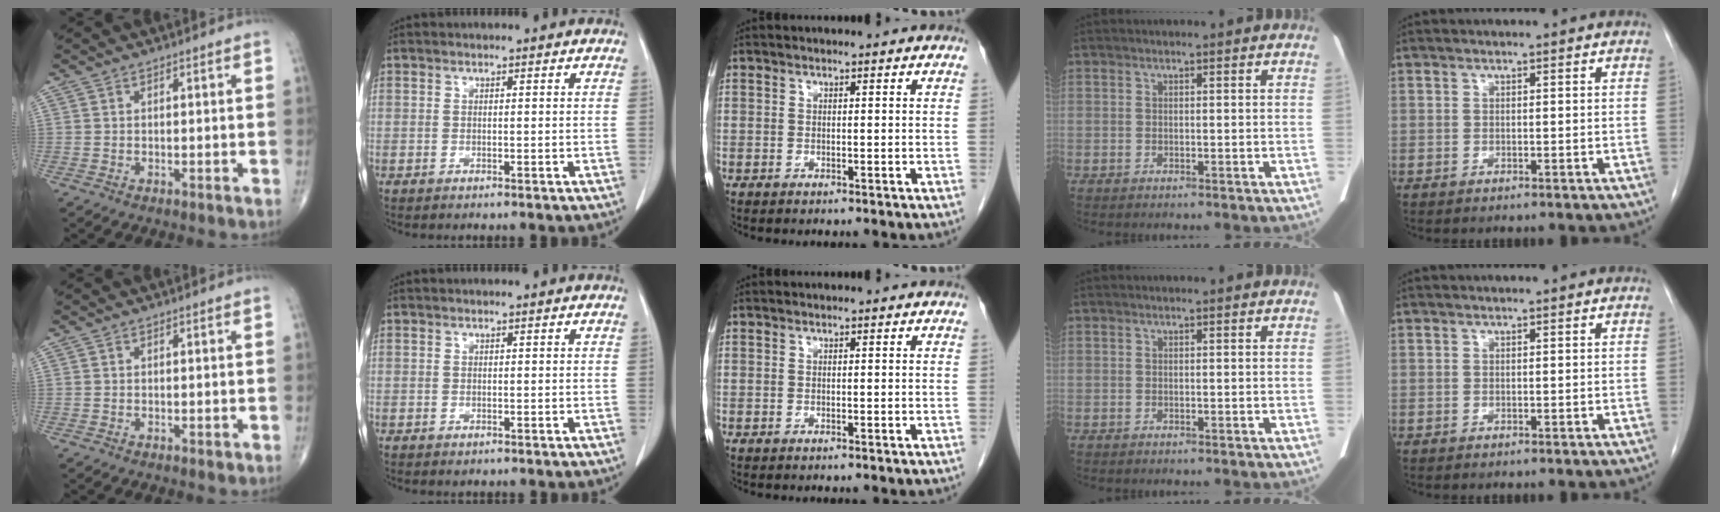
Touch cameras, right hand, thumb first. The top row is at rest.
{"thumb": {"total": 0.5, "force": [-0.2, 0.3, 0.4], "torque": [-0.004, -0.001, -0.003]}}